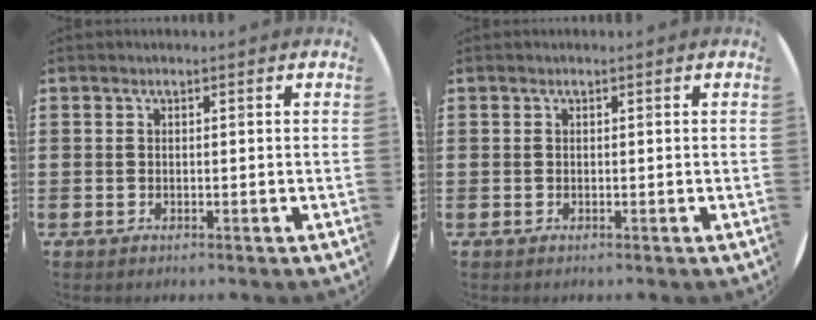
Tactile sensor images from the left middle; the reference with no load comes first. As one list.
[{"total": 0.0}]